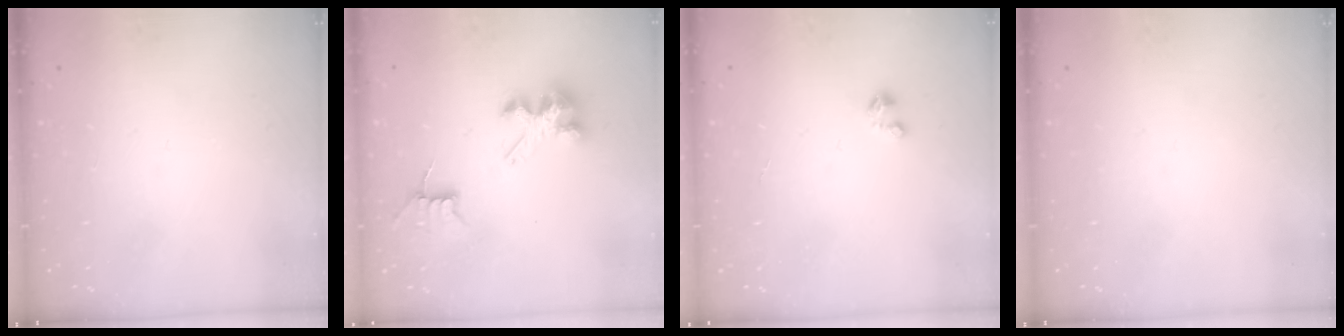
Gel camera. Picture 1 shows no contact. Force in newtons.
{"total": 8.3, "press": 8.3, "slide": 0.9}
{"total": 0.0}
{"total": 0.0}